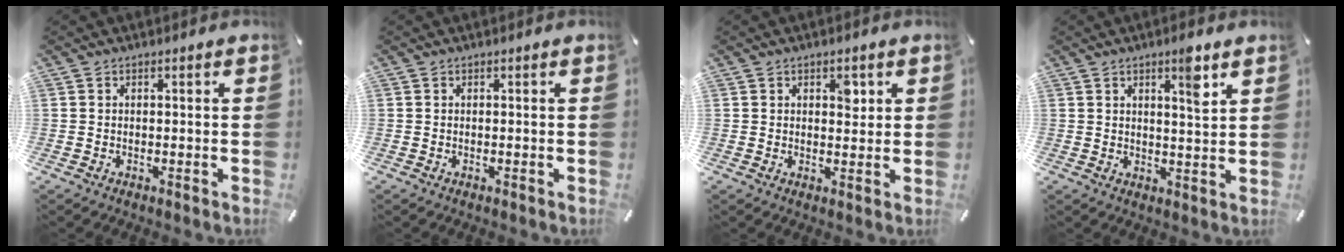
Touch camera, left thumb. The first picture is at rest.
{"total": 0.0}
{"total": 3.3, "force": [1.5, 2.1, 2.1], "torque": [-0.005, -0.010, 0.016]}
{"total": 5.8, "force": [3.3, 1.1, 4.6], "torque": [-0.065, -0.018, 0.049]}